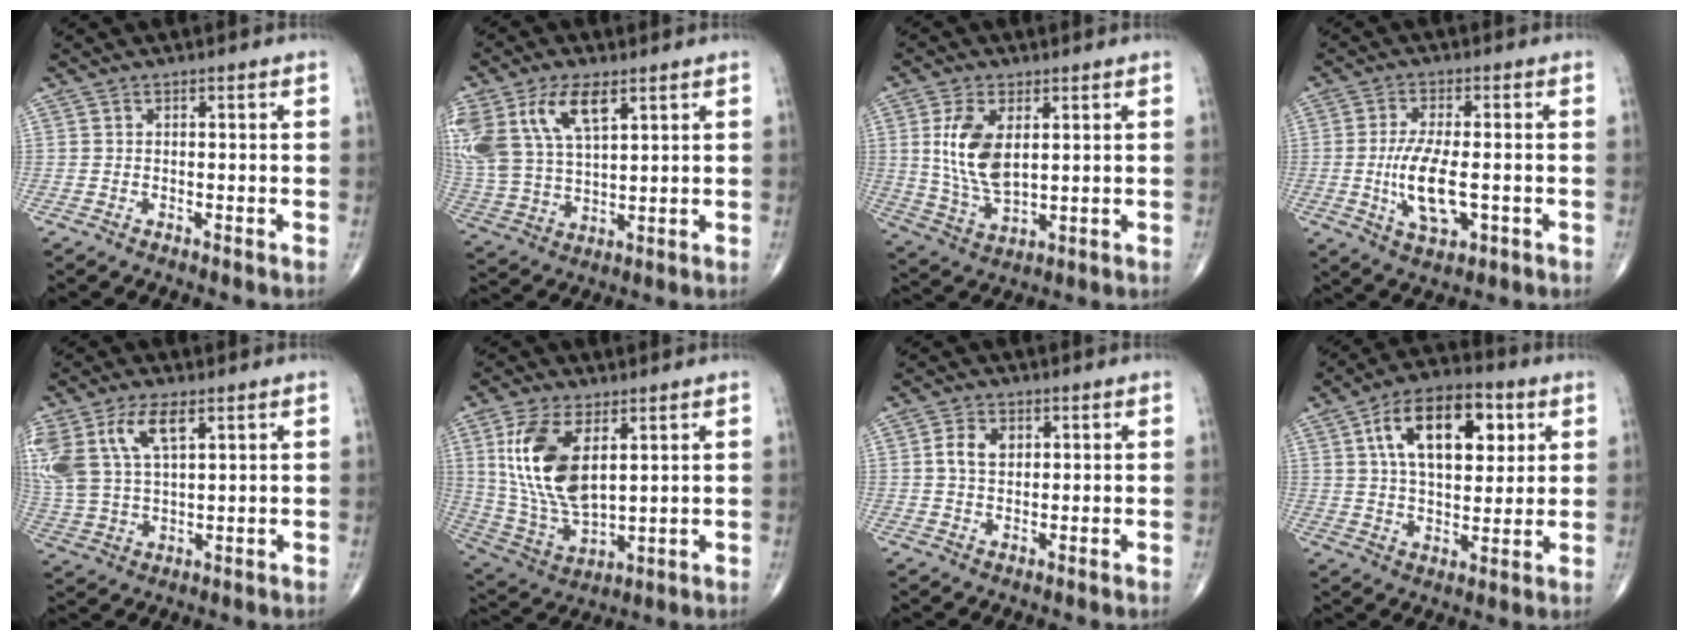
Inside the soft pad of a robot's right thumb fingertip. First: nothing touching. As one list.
[{"total": 18.0, "force": [8.4, 9.3, 12.8], "torque": [-0.282, -0.011, 0.168]}, {"total": 11.2, "force": [2.5, 6.0, 9.1], "torque": [-0.176, -0.017, 0.057]}, {"total": 9.5, "force": [-1.5, 3.9, 8.5], "torque": [-0.164, -0.005, -0.021]}, {"total": 14.4, "force": [6.1, 7.3, 10.8], "torque": [-0.248, -0.006, 0.124]}, {"total": 16.8, "force": [5.1, 8.5, 13.6], "torque": [-0.266, -0.023, 0.110]}, {"total": 4.6, "force": [1.1, 3.2, 3.1], "torque": [-0.051, 0.000, 0.019]}, {"total": 17.8, "force": [6.0, 9.6, 13.7], "torque": [-0.191, -0.004, 0.095]}]